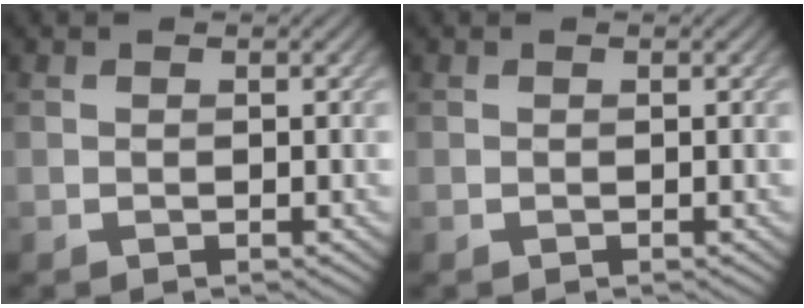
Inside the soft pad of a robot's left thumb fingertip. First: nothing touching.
{"total": 0.0}